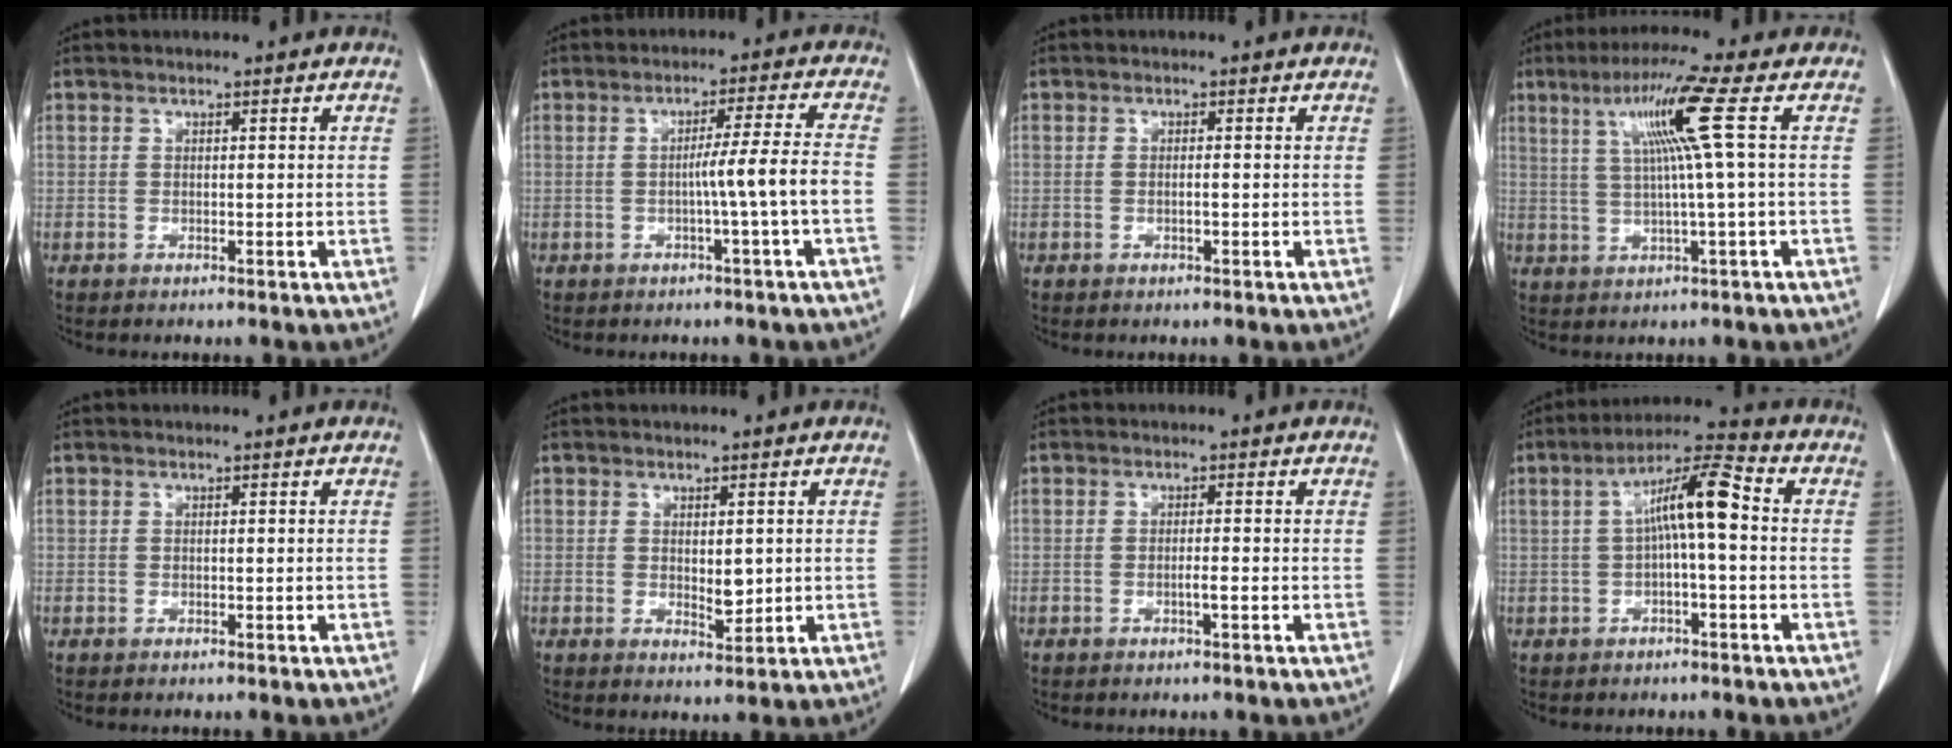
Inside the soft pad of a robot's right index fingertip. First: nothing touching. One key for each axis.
{"total": 4.3, "fx": -1.1, "fy": -1.2, "fz": 3.9, "tx": -0.062, "ty": 0.001, "tz": -0.018}
{"total": 0.8, "fx": -0.1, "fy": 0.1, "fz": 0.8, "tx": -0.016, "ty": 0.000, "tz": -0.001}
{"total": 9.0, "fx": 2.7, "fy": -2.0, "fz": 8.4, "tx": -0.152, "ty": 0.015, "tz": 0.054}
{"total": 0.0}
{"total": 2.9, "fx": 0.3, "fy": 1.3, "fz": 2.5, "tx": -0.040, "ty": -0.008, "tz": 0.010}
{"total": 1.4, "fx": -0.5, "fy": -0.1, "fz": 1.3, "tx": -0.025, "ty": -0.002, "tz": -0.008}
{"total": 8.7, "fx": 0.4, "fy": 1.2, "fz": 8.6, "tx": -0.153, "ty": 0.030, "tz": 0.003}